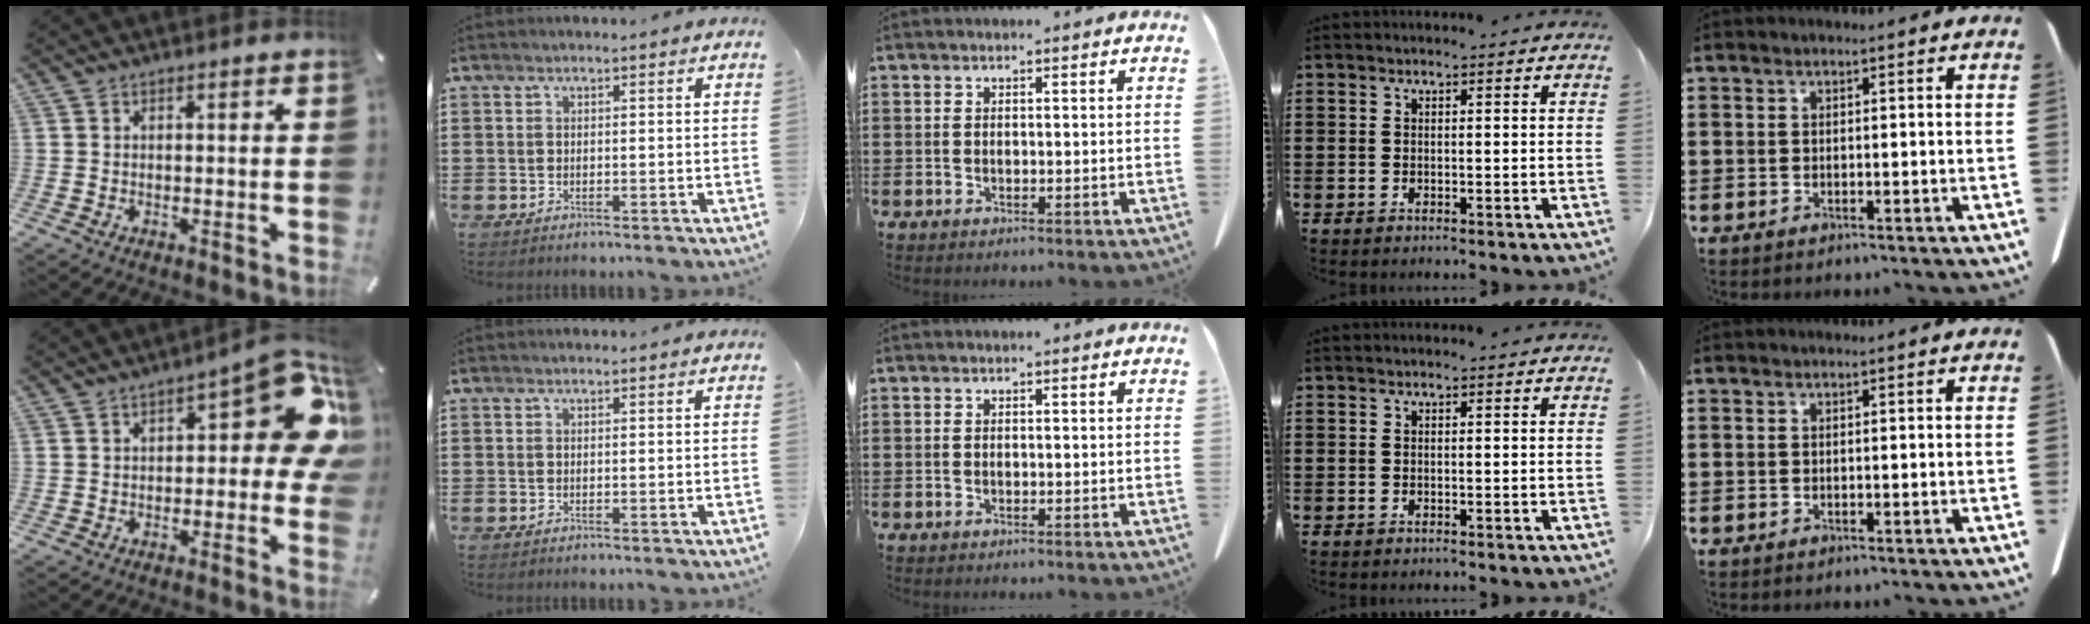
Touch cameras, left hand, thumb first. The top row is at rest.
{"thumb": {"total": 16.7, "force": [4.4, 6.9, 14.6], "torque": [-0.171, -0.029, 0.068]}}